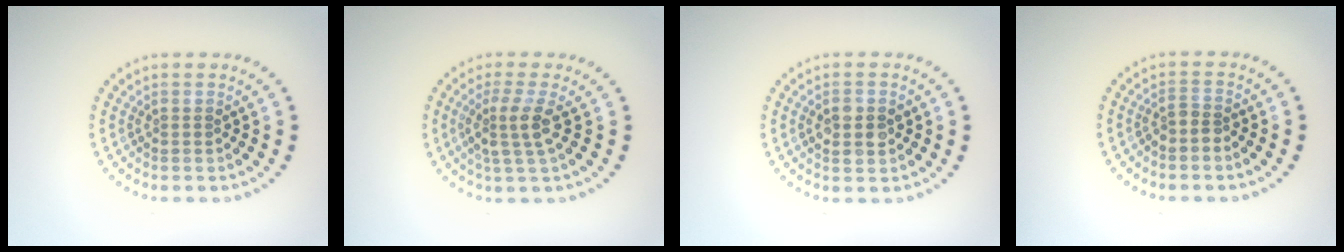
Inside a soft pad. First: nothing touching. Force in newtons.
{"total": 2.9, "press": 2.2, "slide": 1.8}
{"total": 2.8, "press": 2.8, "slide": 0.2}
{"total": 1.4, "press": 1.1, "slide": 0.8}